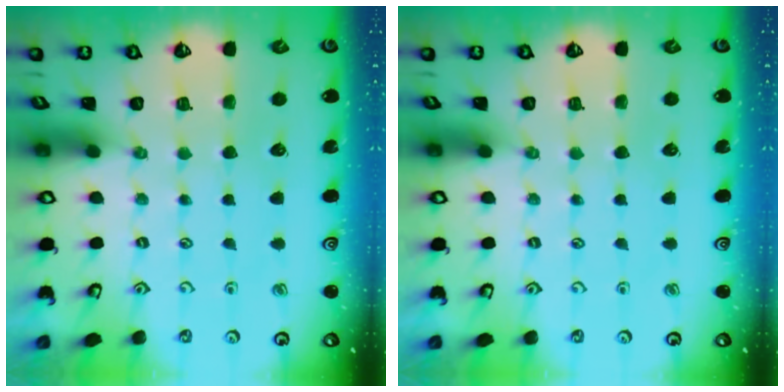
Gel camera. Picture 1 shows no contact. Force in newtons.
{"total": 0.0}